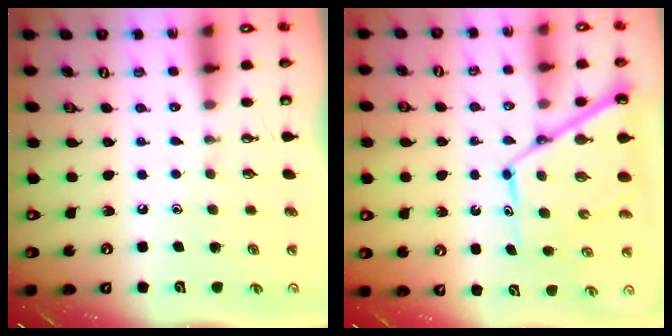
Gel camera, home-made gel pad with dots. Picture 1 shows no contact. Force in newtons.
{"total": 13.3, "press": 13.2, "slide": 1.2}